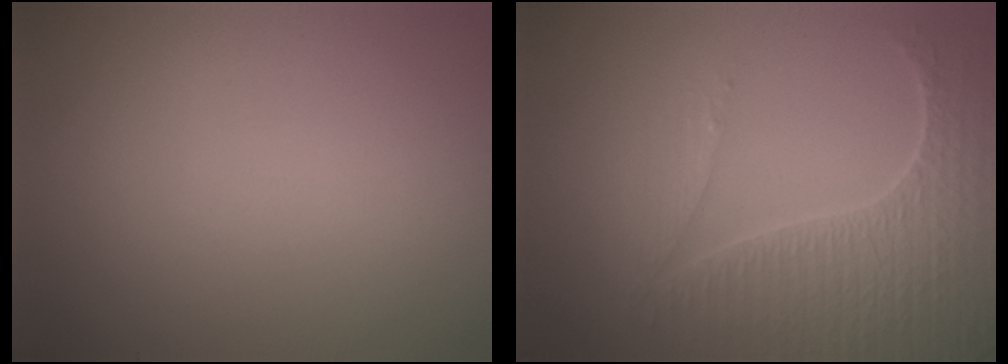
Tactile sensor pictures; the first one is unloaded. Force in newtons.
{"total": 5.8, "press": 4.8, "slide": 3.2}